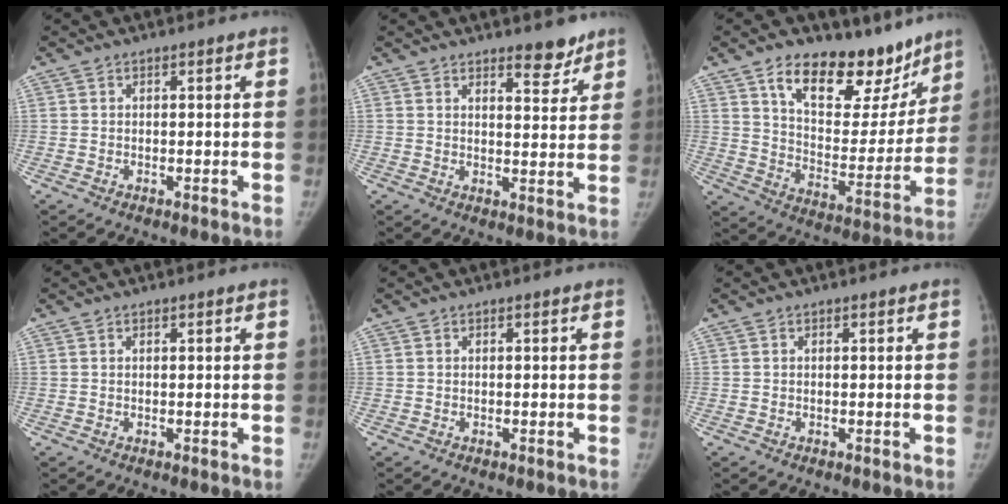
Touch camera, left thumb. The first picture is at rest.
{"total": 5.0, "force": [4.0, 1.8, 2.5], "torque": [-0.013, -0.030, 0.055]}
{"total": 21.1, "force": [14.3, 11.0, 11.1], "torque": [-0.096, -0.079, 0.222]}
{"total": 0.0}
{"total": 0.0}
{"total": 0.0}